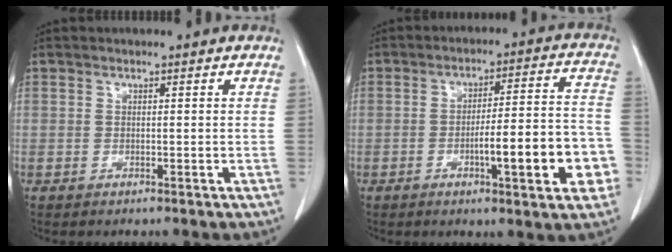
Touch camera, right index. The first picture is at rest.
{"total": 12.9, "force": [-4.3, 2.1, 12.0], "torque": [-0.162, 0.021, -0.058]}